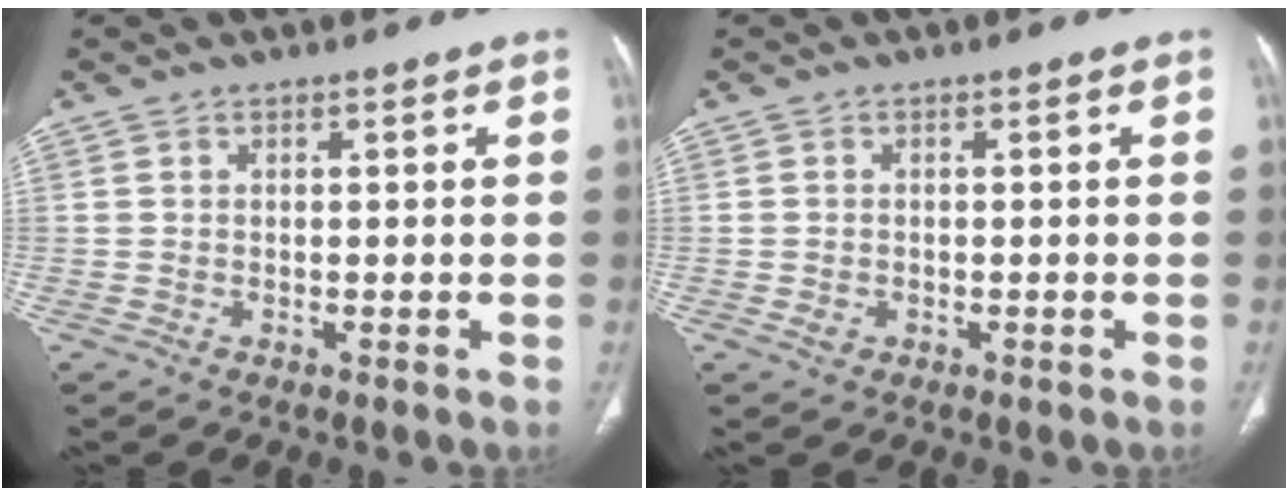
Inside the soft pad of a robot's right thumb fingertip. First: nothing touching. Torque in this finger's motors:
{"motor_torque": [-0.24, 0.02, 0.32, 0.03, 0.01]}